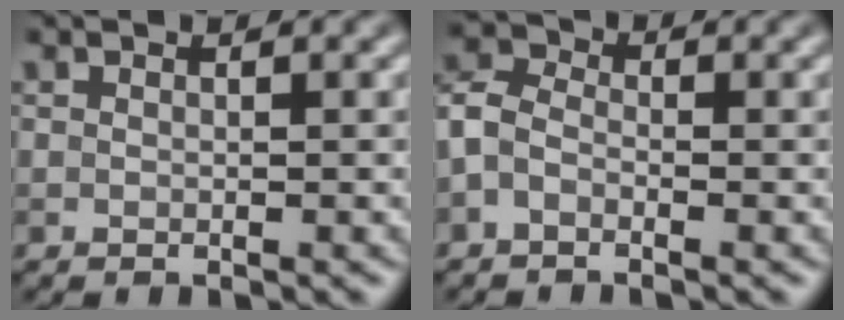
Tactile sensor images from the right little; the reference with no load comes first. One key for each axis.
{"total": 2.7, "fx": -1.2, "fy": 1.7, "fz": 1.7, "tx": -0.042, "ty": 0.009, "tz": -0.038}